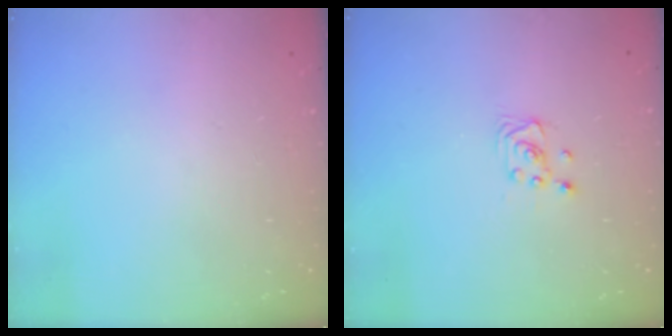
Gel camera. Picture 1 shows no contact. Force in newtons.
{"total": 2.6, "press": 2.6, "slide": 0.3}